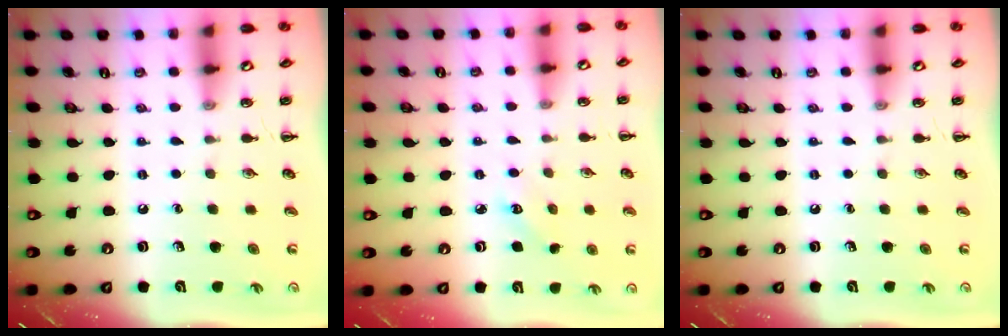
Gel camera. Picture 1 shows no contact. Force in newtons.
{"total": 2.3, "press": 2.2, "slide": 0.6}
{"total": 0.0}